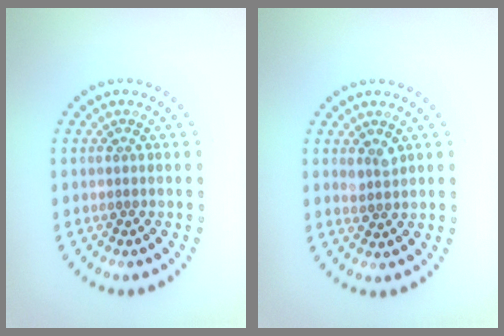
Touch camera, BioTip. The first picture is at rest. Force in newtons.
{"total": 1.2, "press": 1.1, "slide": 0.4}